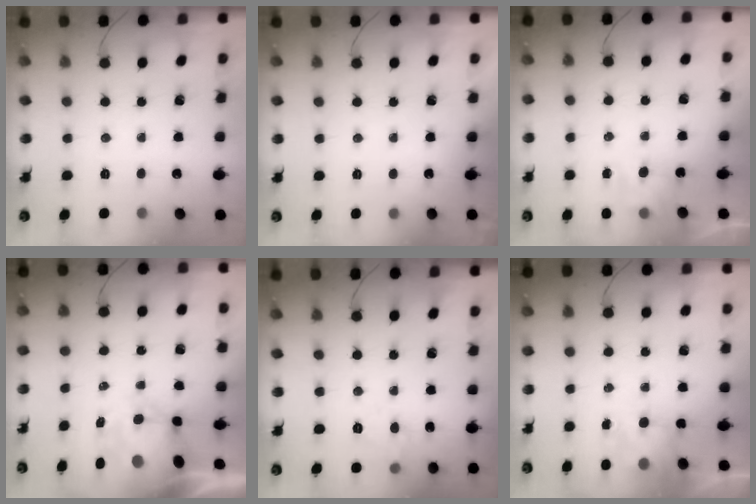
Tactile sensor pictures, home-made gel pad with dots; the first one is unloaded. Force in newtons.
{"total": 1.9, "press": 1.9, "slide": 0.3}
{"total": 2.2, "press": 2.0, "slide": 0.9}
{"total": 9.3, "press": 9.0, "slide": 2.4}
{"total": 5.0, "press": 4.9, "slide": 1.1}
{"total": 4.4, "press": 4.3, "slide": 1.0}